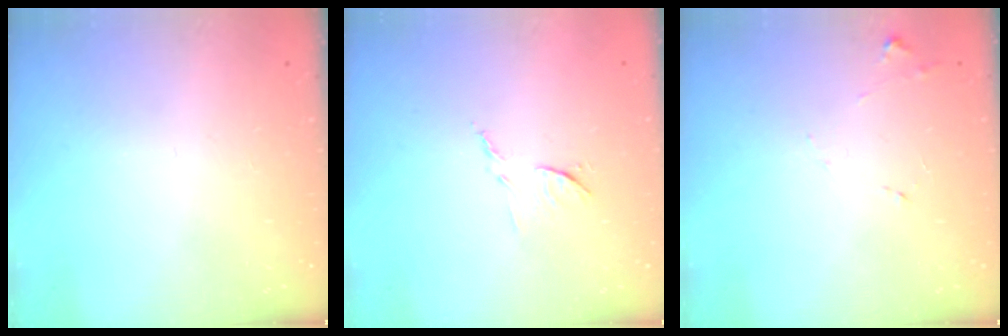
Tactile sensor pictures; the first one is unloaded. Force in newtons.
{"total": 6.9, "press": 6.9, "slide": 0.4}
{"total": 7.6, "press": 7.6, "slide": 0.6}